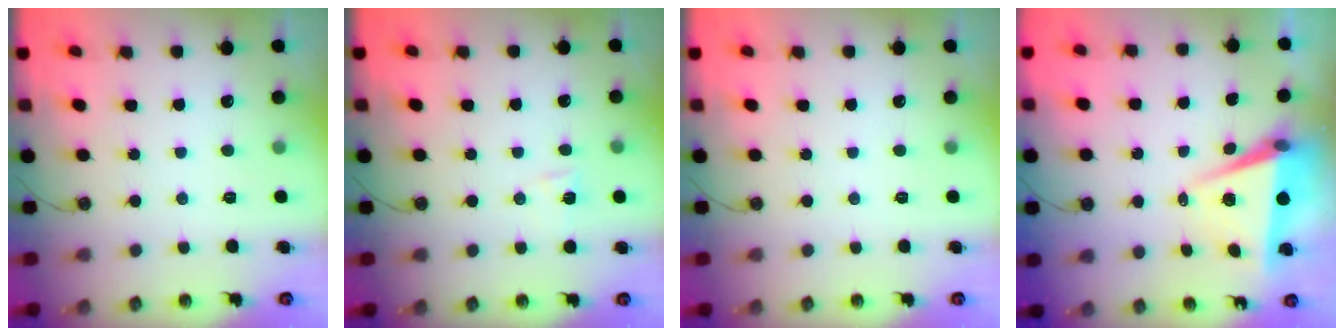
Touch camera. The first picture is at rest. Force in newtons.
{"total": 4.9, "press": 4.5, "slide": 2.0}
{"total": 0.0}
{"total": 6.3, "press": 4.7, "slide": 4.2}